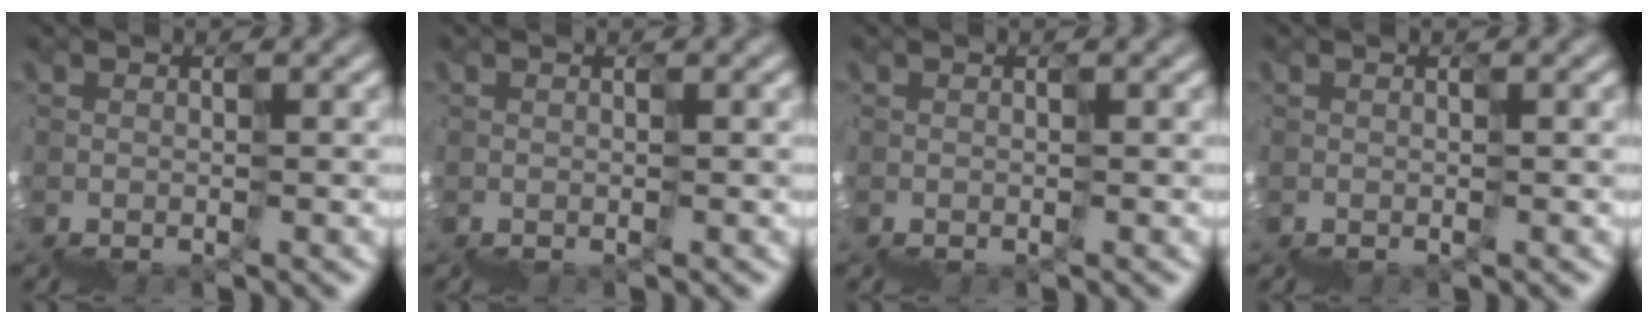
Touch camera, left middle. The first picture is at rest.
{"total": 0.0}
{"total": 0.0}
{"total": 0.0}